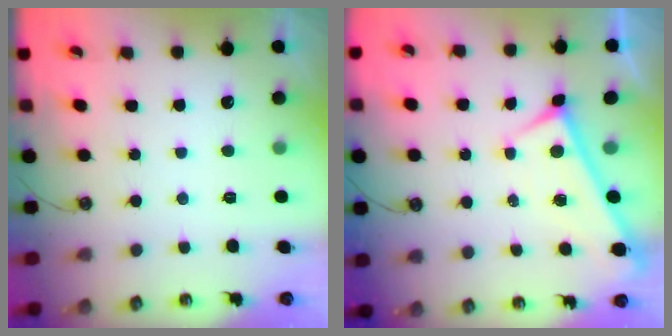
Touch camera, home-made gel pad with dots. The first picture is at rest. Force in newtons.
{"total": 0.0}